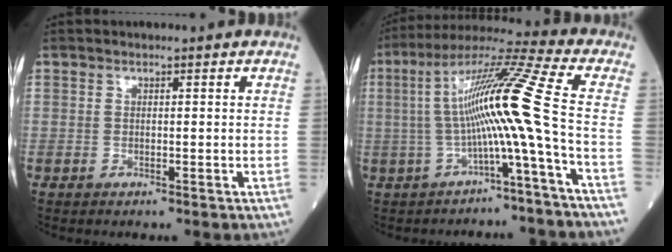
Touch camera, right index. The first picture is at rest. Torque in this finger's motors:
{"motor_torque": [1.51, -0.44, 0.86, 0.21]}